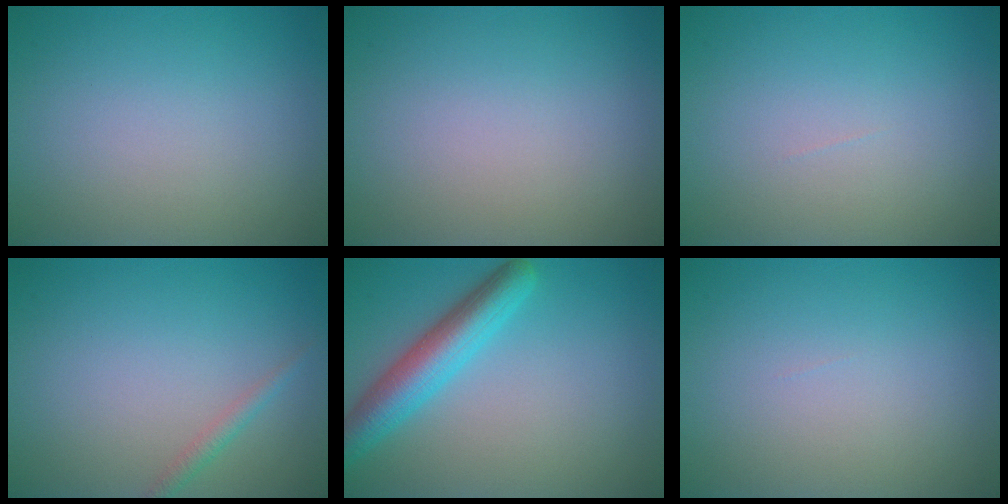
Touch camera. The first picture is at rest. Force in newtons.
{"total": 0.0}
{"total": 0.0}
{"total": 1.2, "press": 1.2, "slide": 0.1}
{"total": 5.1, "press": 5.1, "slide": 0.2}
{"total": 0.0}